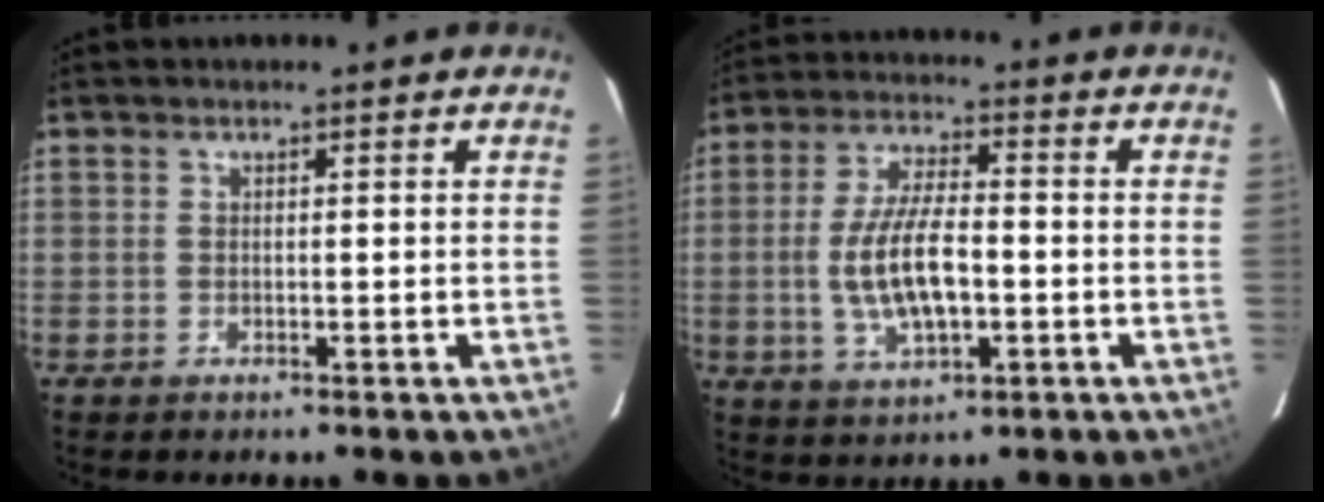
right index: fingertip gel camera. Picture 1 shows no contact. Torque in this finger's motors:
{"motor_torque": [0.80, -0.56, 0.71, 0.17]}